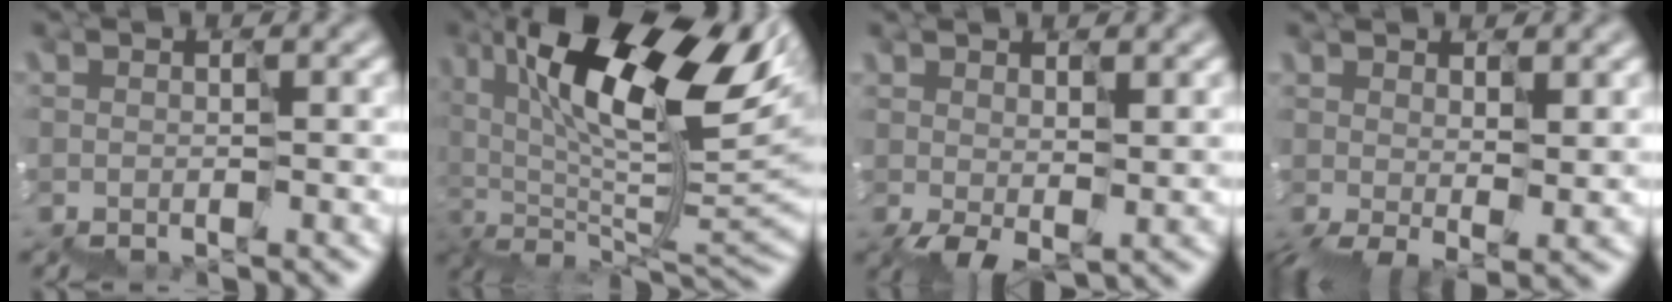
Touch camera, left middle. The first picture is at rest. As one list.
[{"total": 12.5, "force": [4.0, 5.3, 10.6], "torque": [-0.181, 0.019, 0.064]}, {"total": 2.4, "force": [0.2, 1.5, 1.8], "torque": [-0.056, -0.003, 0.015]}, {"total": 5.9, "force": [0.4, 2.9, 5.1], "torque": [-0.100, -0.013, 0.028]}]